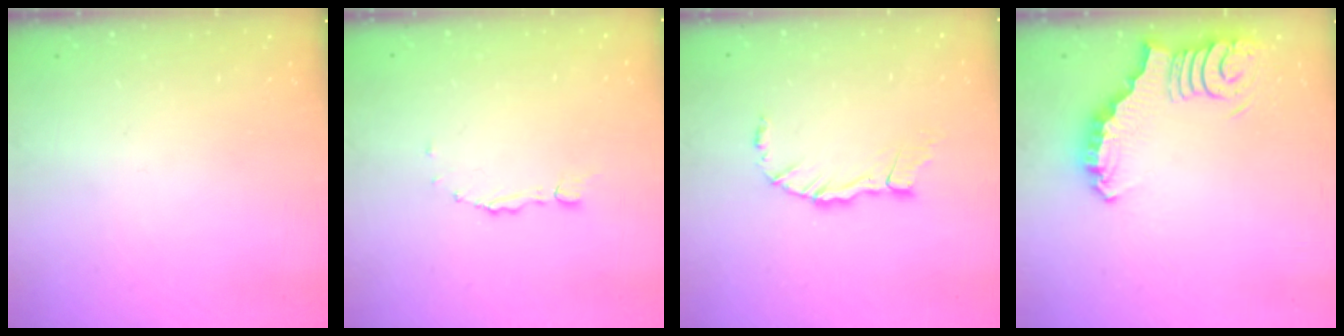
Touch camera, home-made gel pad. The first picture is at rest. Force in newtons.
{"total": 1.7, "press": 1.7, "slide": 0.4}
{"total": 7.9, "press": 7.9, "slide": 0.9}
{"total": 4.1, "press": 4.0, "slide": 0.6}